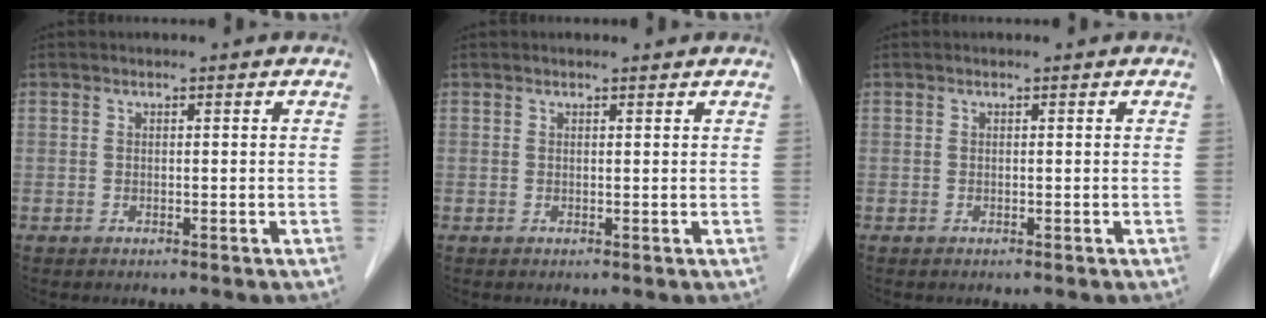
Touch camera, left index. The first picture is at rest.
{"total": 0.9, "force": [0.9, 0.1, 0.3], "torque": [-0.009, 0.004, 0.015]}
{"total": 0.0}